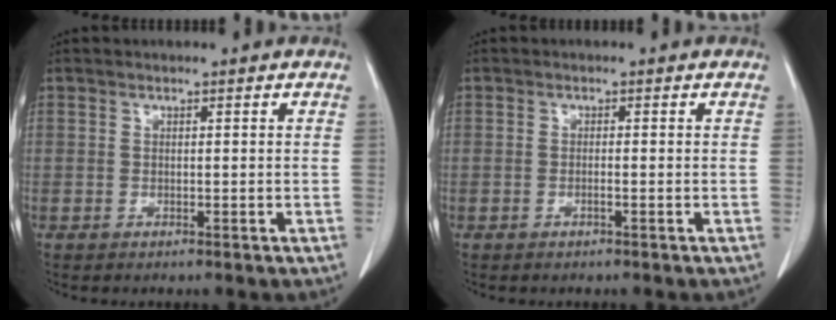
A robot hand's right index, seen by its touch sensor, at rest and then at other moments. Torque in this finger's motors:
{"motor_torque": [-0.18, 0.13, -0.03, -0.01]}